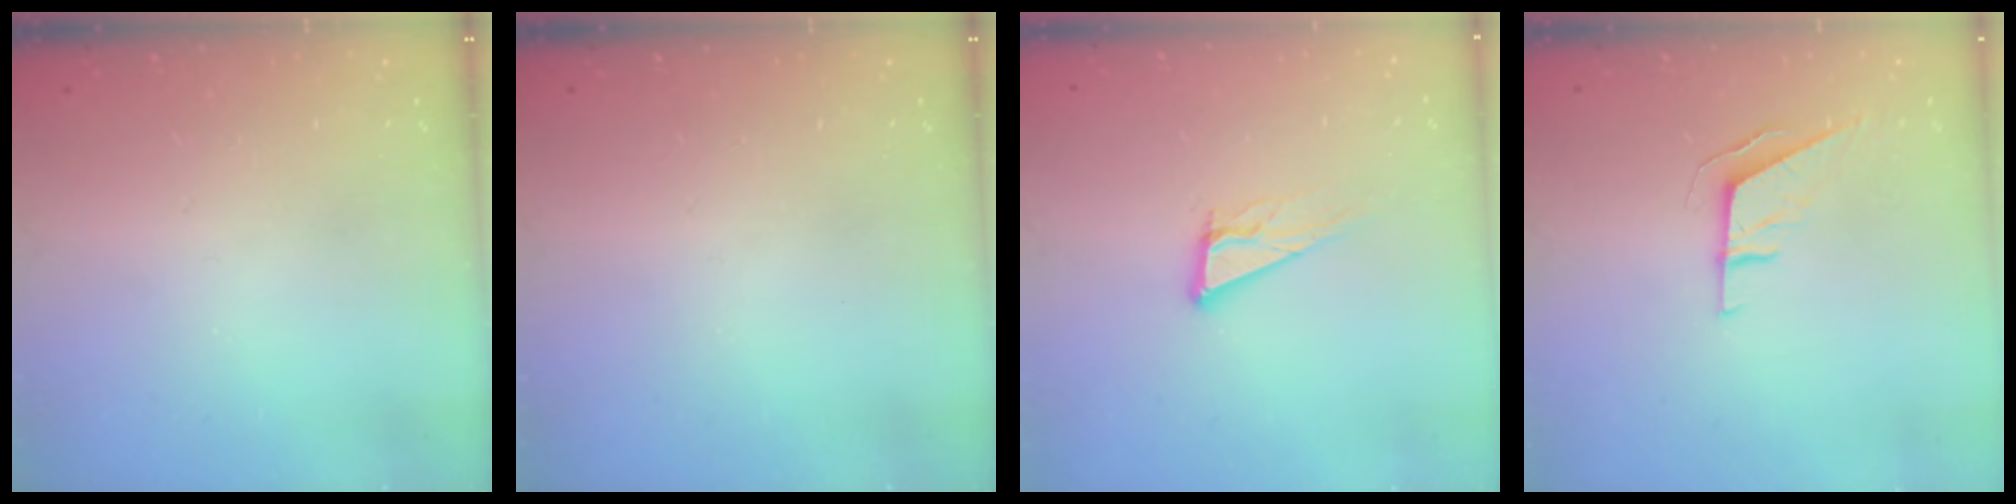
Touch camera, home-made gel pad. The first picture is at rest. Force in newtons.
{"total": 0.0}
{"total": 10.8, "press": 10.5, "slide": 2.6}
{"total": 5.9, "press": 5.7, "slide": 1.3}